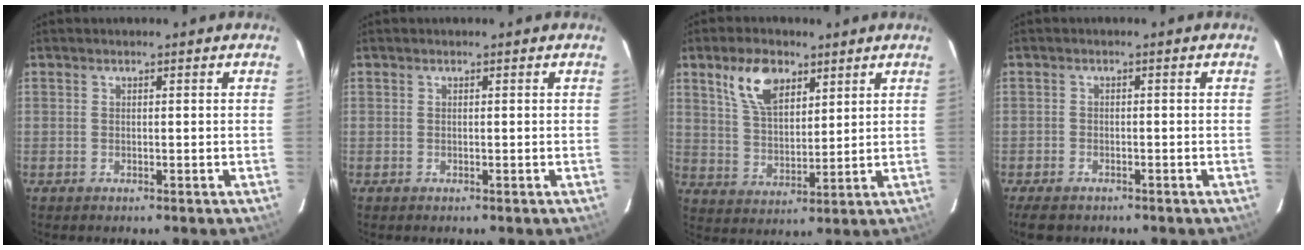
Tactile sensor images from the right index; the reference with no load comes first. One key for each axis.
{"total": 0.0}
{"total": 9.9, "fx": 5.6, "fy": 5.1, "fz": 6.3, "tx": -0.118, "ty": 0.016, "tz": 0.111}
{"total": 4.7, "fx": -3.6, "fy": 2.5, "fz": 1.8, "tx": -0.051, "ty": -0.006, "tz": -0.059}